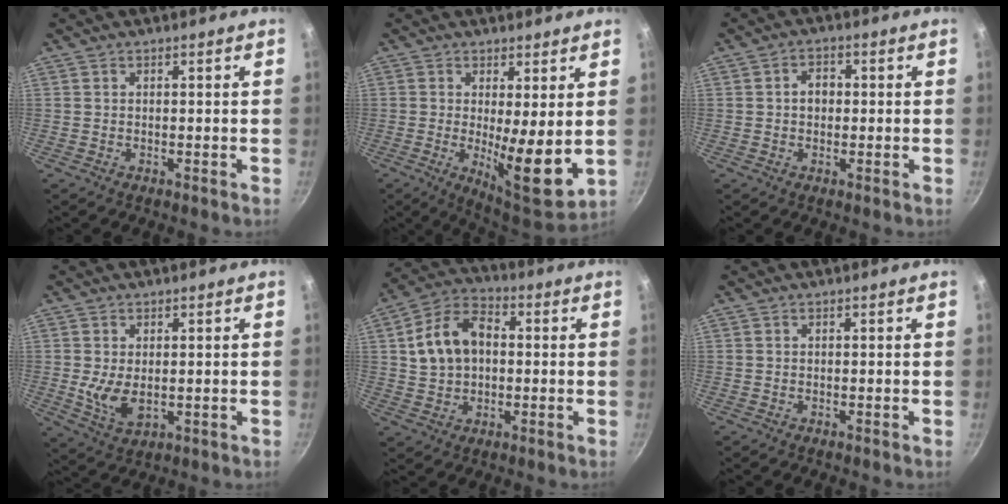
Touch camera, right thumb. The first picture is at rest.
{"total": 11.0, "force": [0.5, 2.9, 10.6], "torque": [-0.152, -0.038, 0.015]}
{"total": 3.5, "force": [0.2, 2.7, 2.1], "torque": [-0.015, 0.010, 0.000]}
{"total": 6.3, "force": [0.1, 3.7, 5.2], "torque": [-0.098, -0.017, 0.015]}
{"total": 12.4, "force": [1.5, 8.7, 8.7], "torque": [-0.138, 0.026, 0.017]}
{"total": 0.0}